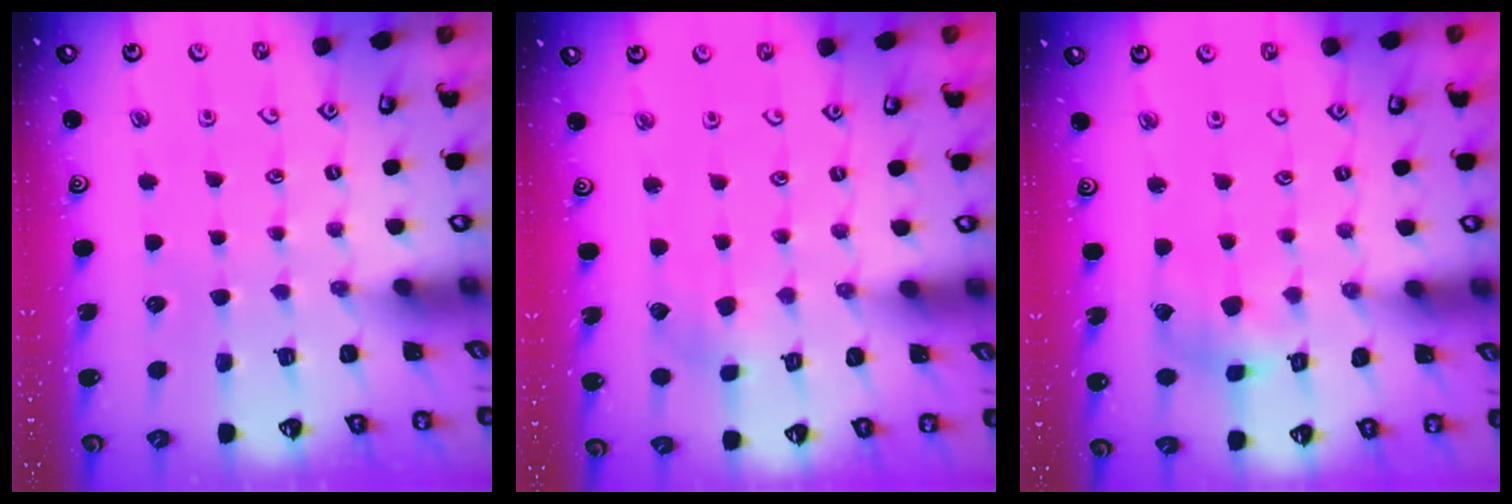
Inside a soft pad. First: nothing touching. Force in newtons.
{"total": 2.6, "press": 2.6, "slide": 0.4}
{"total": 4.6, "press": 4.6, "slide": 0.5}